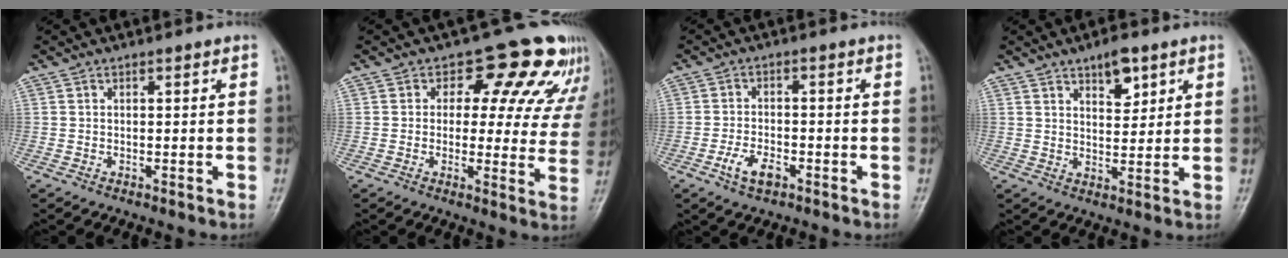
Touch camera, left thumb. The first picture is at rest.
{"total": 14.3, "force": [9.1, 8.2, 7.4], "torque": [-0.021, -0.033, 0.087]}
{"total": 4.8, "force": [-2.5, 2.5, 3.3], "torque": [-0.061, 0.013, -0.044]}
{"total": 5.8, "force": [3.5, 2.8, 3.8], "torque": [-0.036, -0.021, 0.053]}